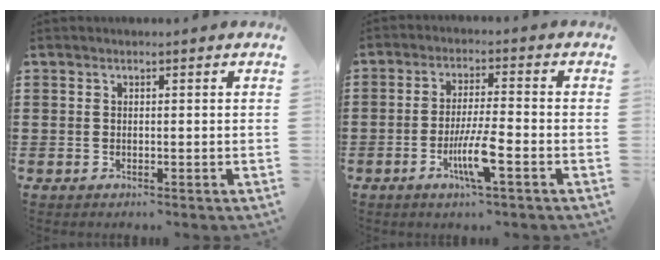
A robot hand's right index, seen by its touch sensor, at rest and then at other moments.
{"total": 6.8, "force": [-2.7, 0.7, 6.1], "torque": [-0.127, -0.016, -0.053]}